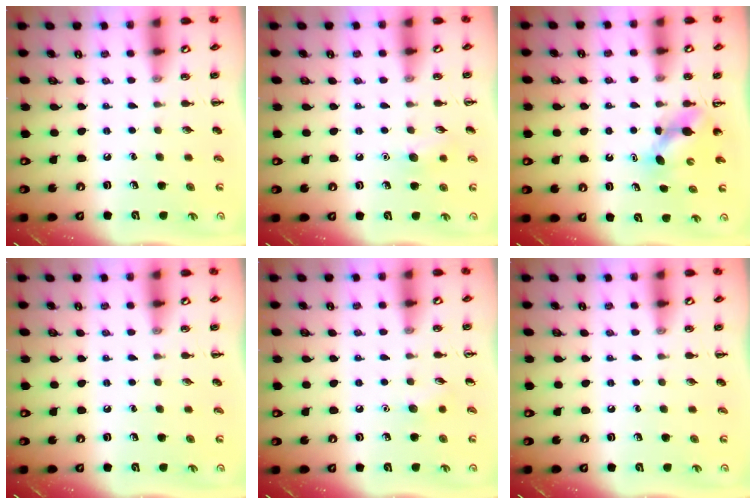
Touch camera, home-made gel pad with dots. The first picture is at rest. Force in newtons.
{"total": 7.1, "press": 6.9, "slide": 1.8}
{"total": 4.5, "press": 4.4, "slide": 0.6}
{"total": 0.0}
{"total": 4.6, "press": 4.4, "slide": 1.4}
{"total": 0.0}